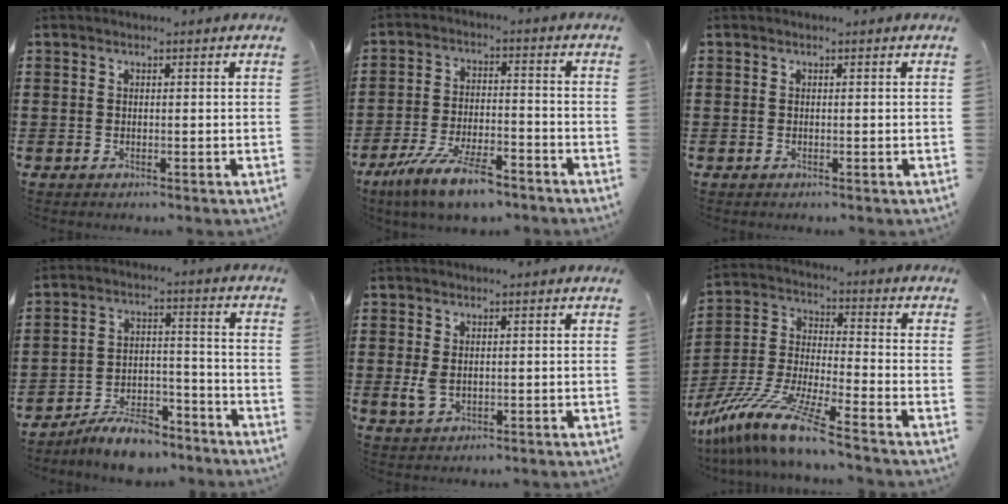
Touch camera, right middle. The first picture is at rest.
{"total": 9.0, "force": [-6.9, 1.9, 5.5], "torque": [-0.114, 0.005, -0.132]}
{"total": 0.0}
{"total": 8.1, "force": [-7.3, 2.2, 2.5], "torque": [-0.035, 0.027, -0.136]}
{"total": 2.3, "force": [0.0, 1.5, 1.8], "torque": [-0.052, -0.001, -0.006]}
{"total": 11.5, "force": [-9.7, -0.3, 6.2], "torque": [-0.140, -0.003, -0.200]}